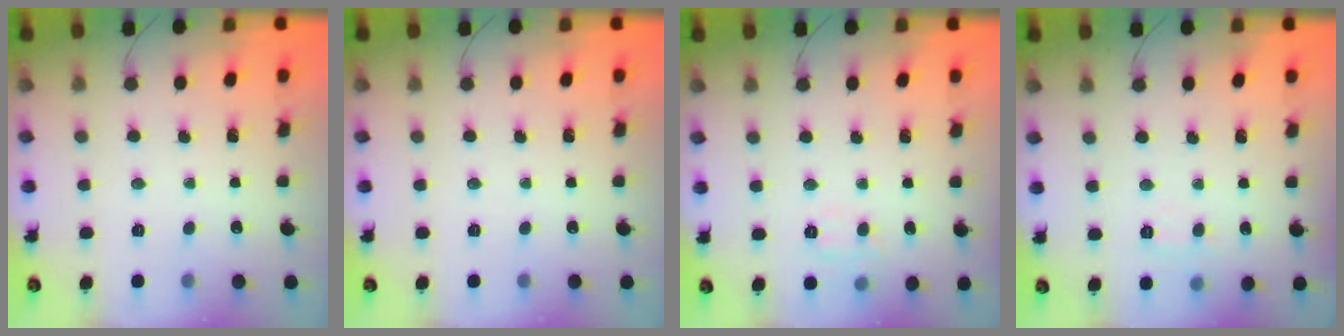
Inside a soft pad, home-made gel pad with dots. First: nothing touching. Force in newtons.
{"total": 0.0}
{"total": 6.2, "press": 6.0, "slide": 1.5}
{"total": 5.6, "press": 5.4, "slide": 1.3}